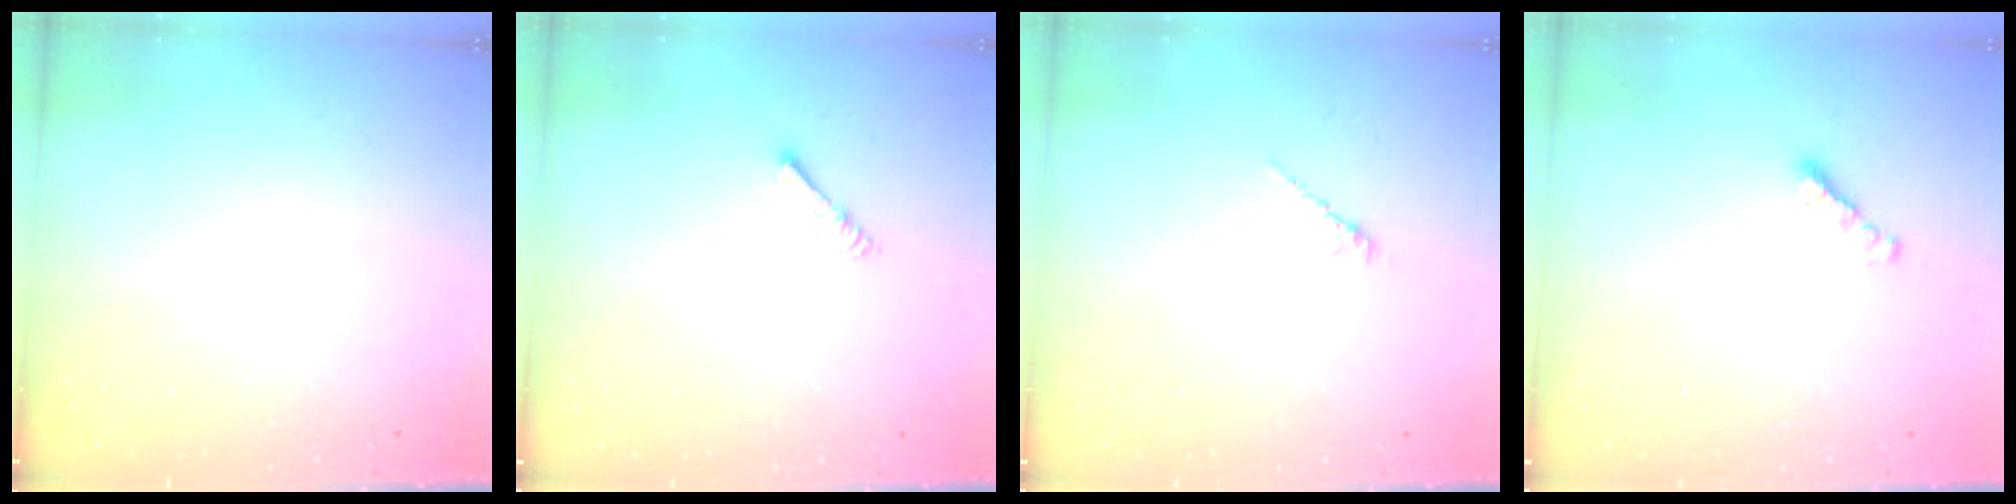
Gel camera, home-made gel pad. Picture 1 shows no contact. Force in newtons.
{"total": 2.0, "press": 1.9, "slide": 0.4}
{"total": 2.0, "press": 2.0, "slide": 0.6}
{"total": 2.5, "press": 2.5, "slide": 0.5}